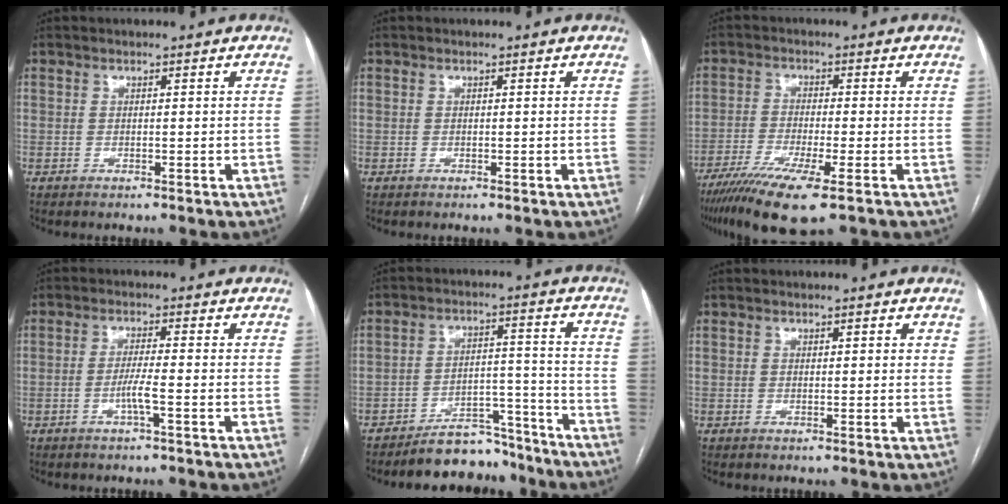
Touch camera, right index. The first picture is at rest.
{"total": 0.0}
{"total": 10.9, "force": [-6.7, 0.7, 8.5], "torque": [-0.147, -0.026, -0.115]}
{"total": 3.1, "force": [-1.1, -0.3, 2.9], "torque": [-0.056, -0.002, -0.022]}
{"total": 9.2, "force": [-8.4, 3.4, 1.3], "torque": [0.002, 0.043, -0.133]}
{"total": 1.5, "force": [1.0, 0.4, 1.1], "torque": [-0.016, 0.000, 0.010]}